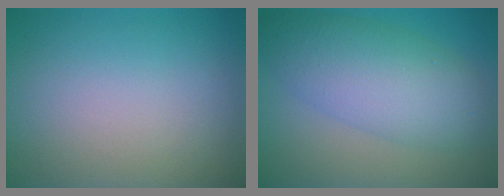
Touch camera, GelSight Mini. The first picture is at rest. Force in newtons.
{"total": 6.9, "press": 6.9, "slide": 0.3}